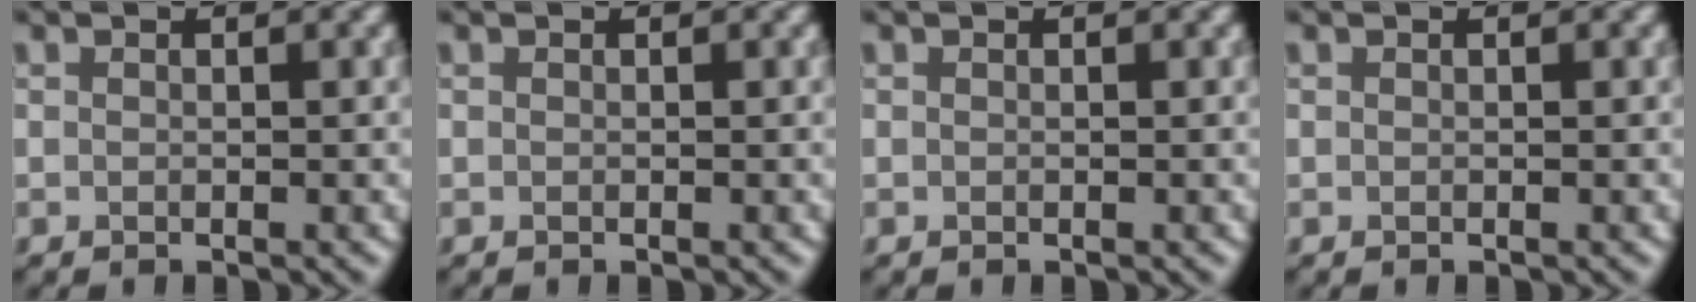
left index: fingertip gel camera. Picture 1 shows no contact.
{"total": 0.0}
{"total": 0.0}
{"total": 0.0}